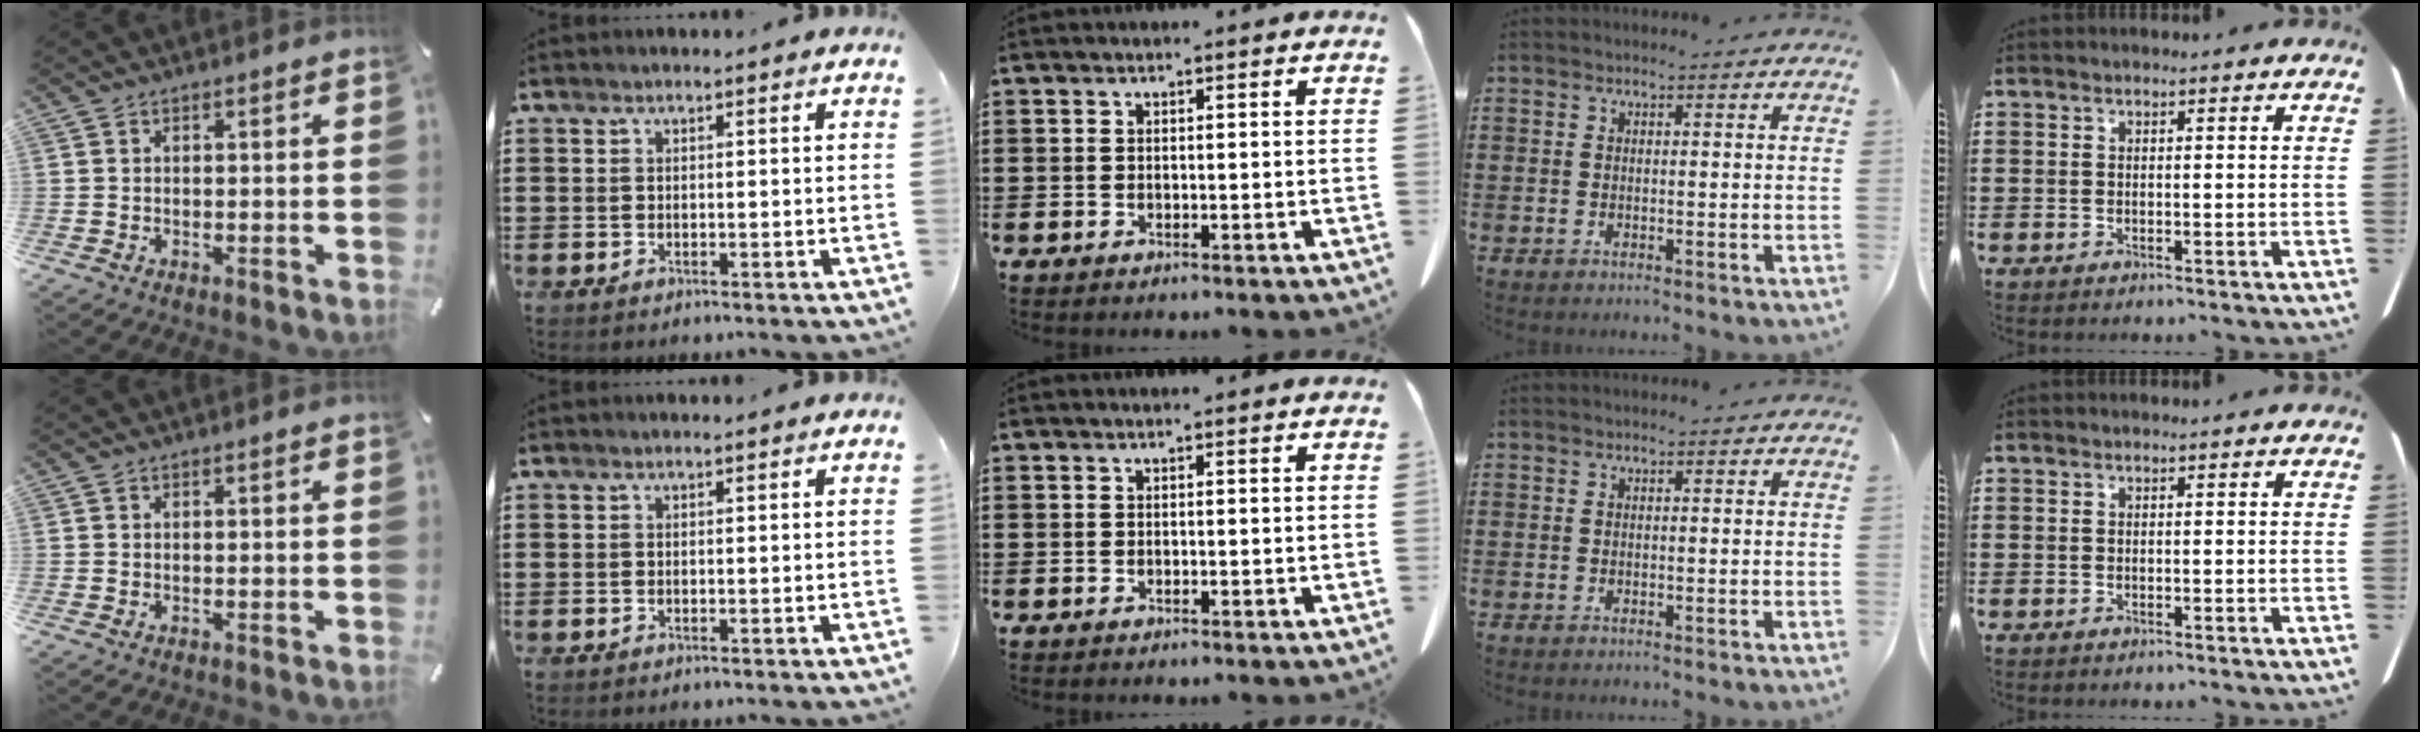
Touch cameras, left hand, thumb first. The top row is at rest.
{}